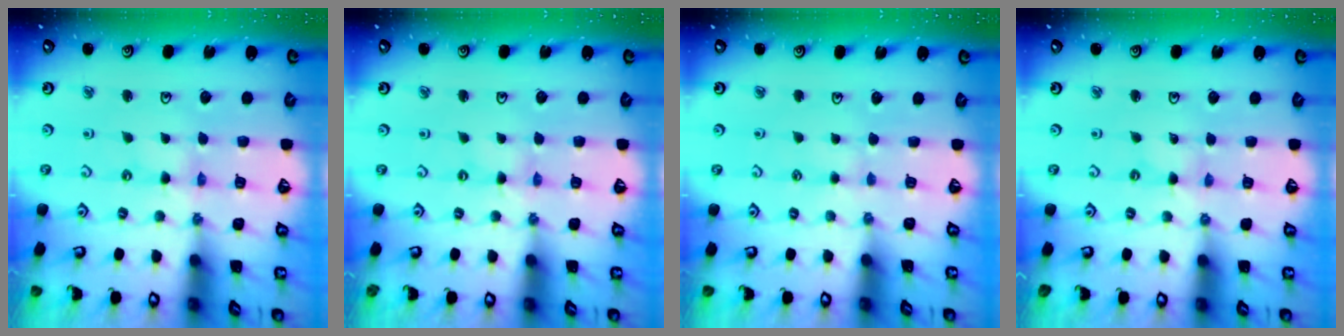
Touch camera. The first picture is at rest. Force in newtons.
{"total": 0.0}
{"total": 1.8, "press": 1.7, "slide": 0.3}
{"total": 0.0}